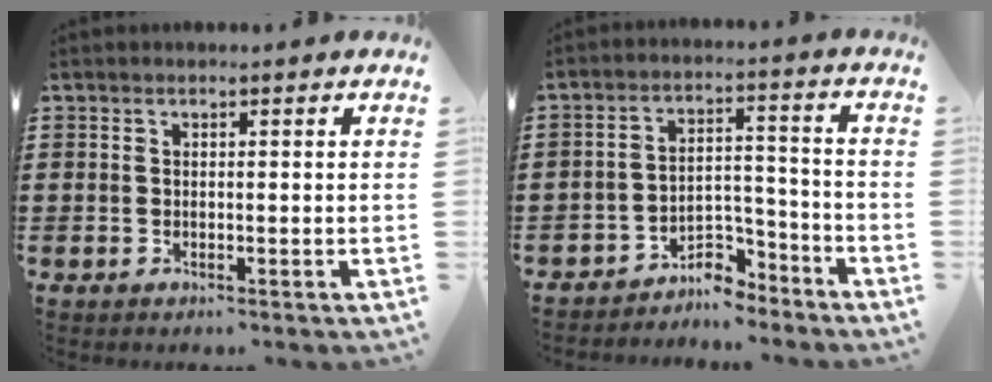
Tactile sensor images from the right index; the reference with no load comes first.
{"total": 5.6, "force": [-5.1, 1.7, 1.4], "torque": [-0.026, 0.016, -0.102]}